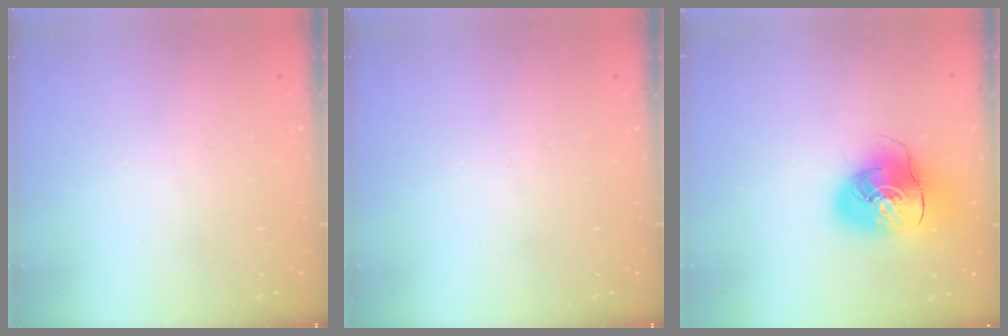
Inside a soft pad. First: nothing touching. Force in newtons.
{"total": 0.0}
{"total": 14.1, "press": 13.9, "slide": 2.5}